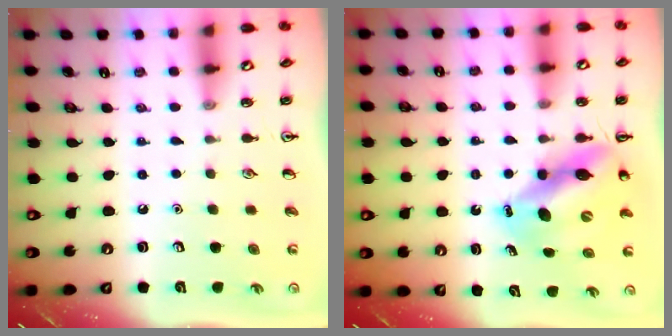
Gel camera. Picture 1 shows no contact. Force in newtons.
{"total": 12.7, "press": 12.2, "slide": 3.2}